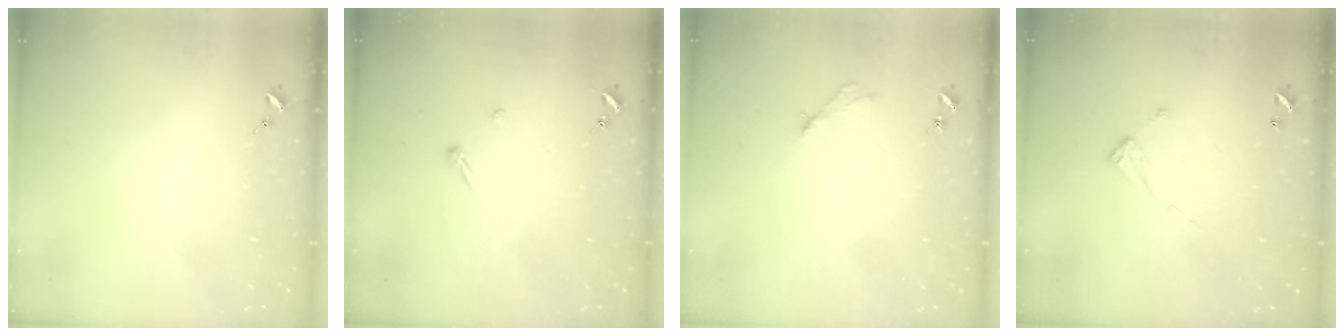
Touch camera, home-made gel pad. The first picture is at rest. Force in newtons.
{"total": 3.6, "press": 3.6, "slide": 0.4}
{"total": 2.5, "press": 2.5, "slide": 0.3}
{"total": 6.9, "press": 6.9, "slide": 0.3}